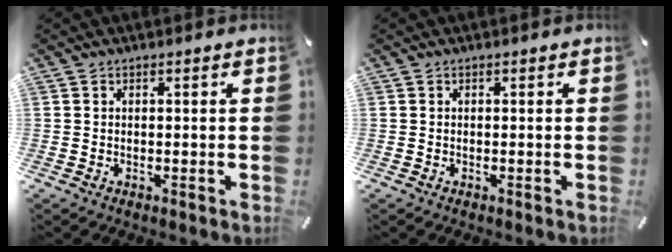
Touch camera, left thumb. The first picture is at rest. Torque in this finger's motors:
{"motor_torque": [-0.25, -0.20, -0.15, 0.13, 0.00]}